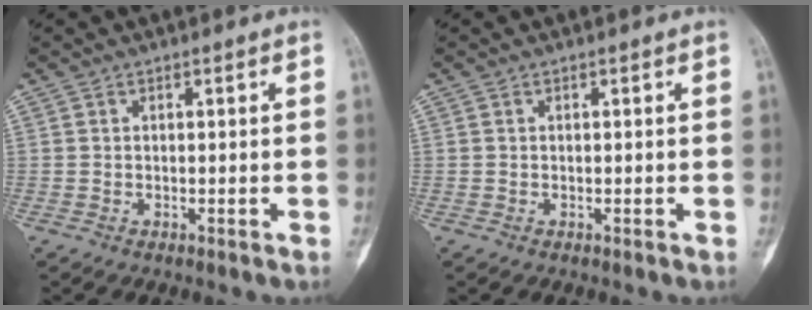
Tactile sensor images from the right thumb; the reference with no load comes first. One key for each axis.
{"total": 0.0}